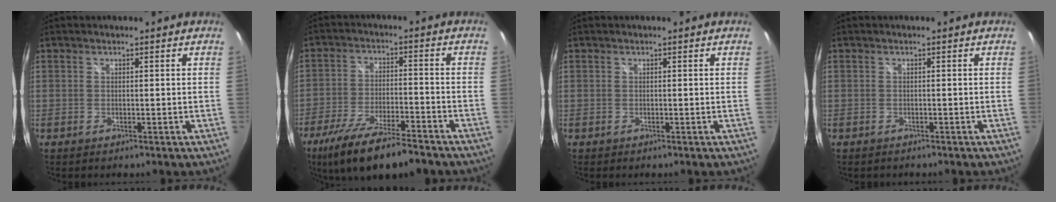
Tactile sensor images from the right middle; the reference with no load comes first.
{"total": 15.9, "force": [-12.2, 3.5, 9.5], "torque": [-0.196, -0.035, -0.205]}
{"total": 0.0}
{"total": 0.8, "force": [-0.7, 0.4, 0.1], "torque": [-0.007, -0.001, -0.009]}